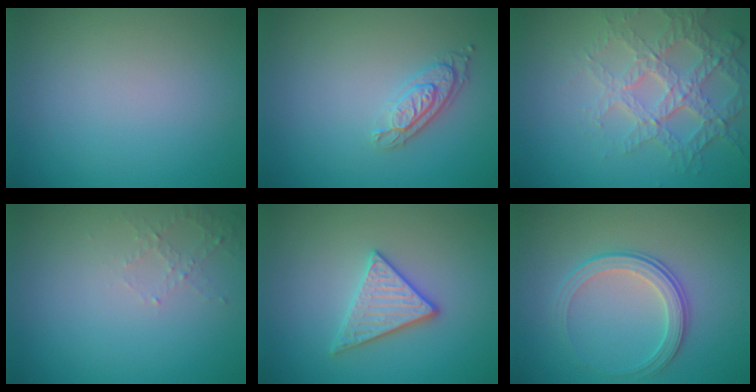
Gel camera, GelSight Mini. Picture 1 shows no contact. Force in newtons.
{"total": 2.4, "press": 1.9, "slide": 1.4}
{"total": 4.3, "press": 4.1, "slide": 1.3}
{"total": 1.3, "press": 1.3, "slide": 0.4}
{"total": 3.0, "press": 2.9, "slide": 0.6}
{"total": 2.8, "press": 2.2, "slide": 1.8}